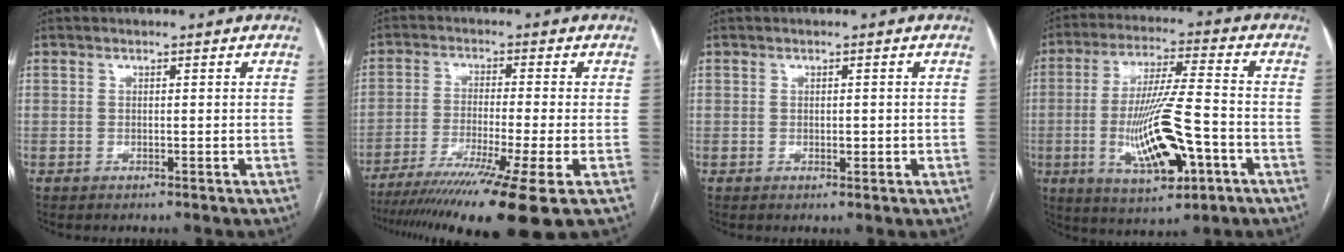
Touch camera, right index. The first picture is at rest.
{"total": 16.5, "force": [-11.7, -1.9, 11.4], "torque": [-0.166, -0.052, -0.189]}
{"total": 1.0, "force": [0.0, 0.6, 0.8], "torque": [-0.011, 0.000, 0.003]}
{"total": 15.0, "force": [-4.1, 2.8, 14.1], "torque": [-0.271, -0.009, -0.062]}